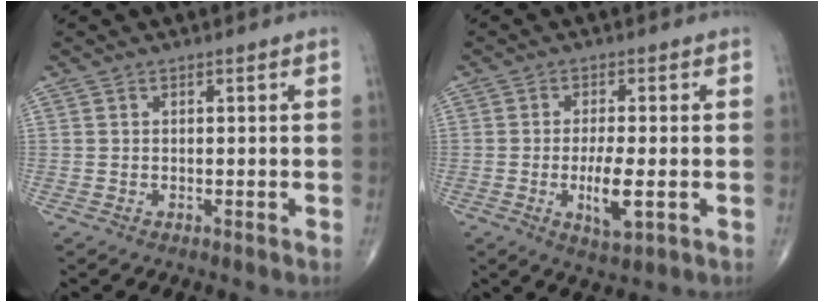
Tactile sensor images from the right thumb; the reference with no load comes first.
{"total": 6.4, "force": [-1.5, 1.9, 5.9], "torque": [-0.108, -0.012, -0.025]}